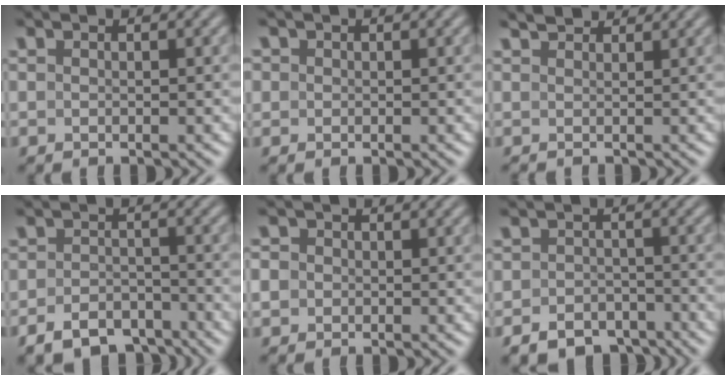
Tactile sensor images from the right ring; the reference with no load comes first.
{"total": 2.1, "force": [0.2, 2.0, 0.5], "torque": [-0.018, -0.005, 0.004]}
{"total": 1.4, "force": [1.4, -0.1, 0.1], "torque": [0.004, -0.006, 0.035]}
{"total": 5.9, "force": [-5.1, 2.7, 1.2], "torque": [-0.002, -0.010, -0.084]}
{"total": 3.9, "force": [-0.2, 3.7, 1.2], "torque": [-0.037, -0.004, -0.010]}
{"total": 6.2, "force": [-5.1, 3.3, 1.0], "torque": [0.006, -0.013, -0.084]}